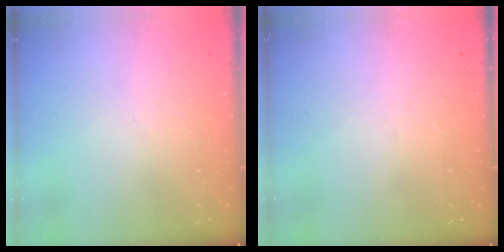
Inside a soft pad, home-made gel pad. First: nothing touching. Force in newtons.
{"total": 1.7, "press": 1.7, "slide": 0.1}